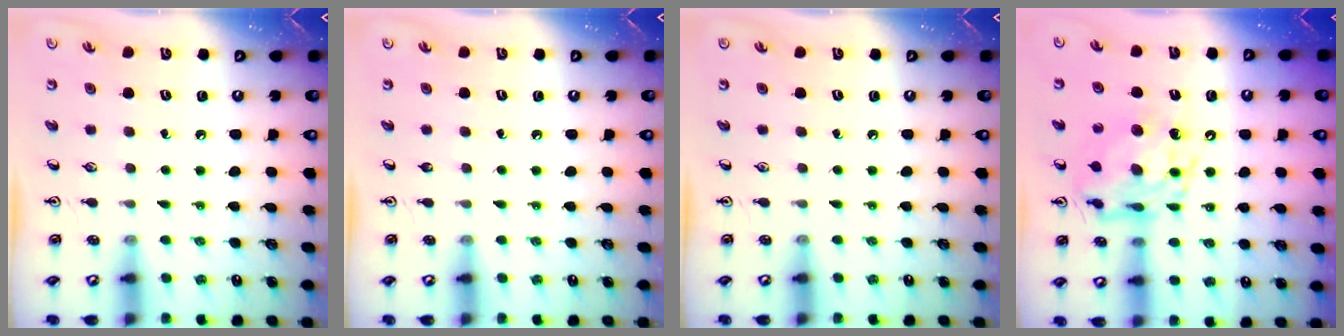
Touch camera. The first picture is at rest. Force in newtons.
{"total": 0.0}
{"total": 0.0}
{"total": 13.0, "press": 13.0, "slide": 1.3}